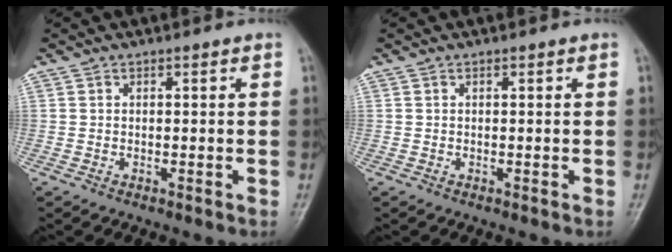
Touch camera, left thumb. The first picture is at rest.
{"total": 0.0}